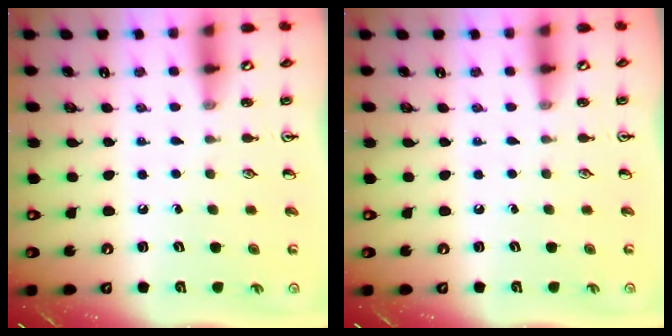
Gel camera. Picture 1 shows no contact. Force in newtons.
{"total": 0.0}